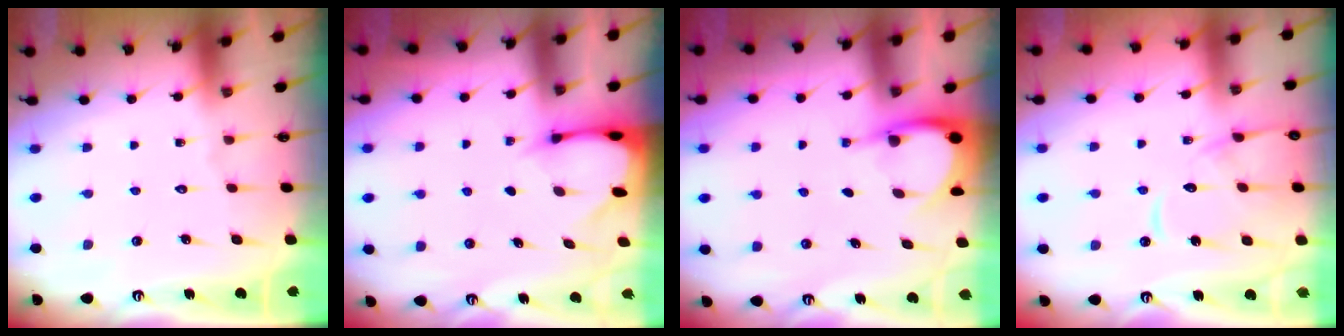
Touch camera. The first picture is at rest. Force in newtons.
{"total": 2.7, "press": 2.6, "slide": 0.4}
{"total": 4.0, "press": 4.0, "slide": 0.2}
{"total": 12.7, "press": 12.7, "slide": 1.2}